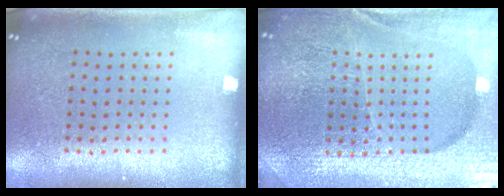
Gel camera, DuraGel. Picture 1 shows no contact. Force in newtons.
{"total": 5.4, "press": 4.9, "slide": 2.3}